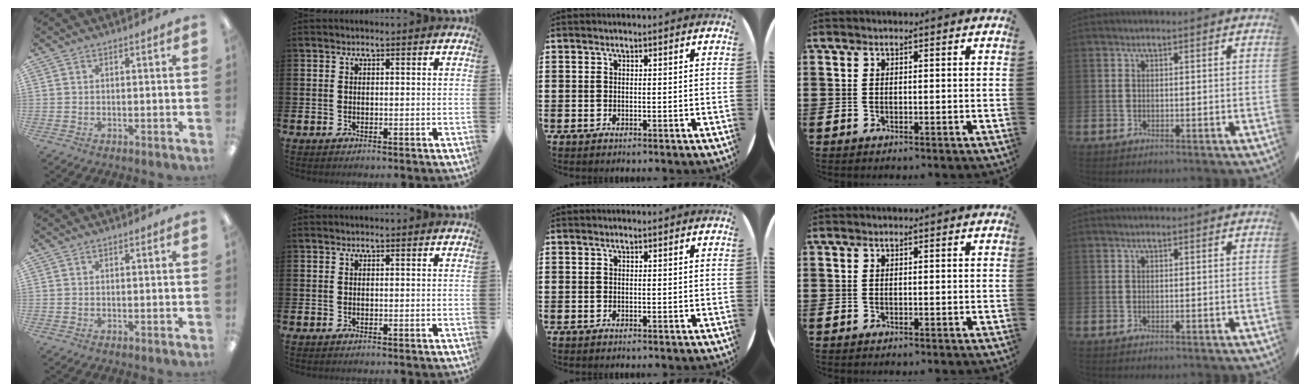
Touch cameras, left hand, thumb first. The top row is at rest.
{}